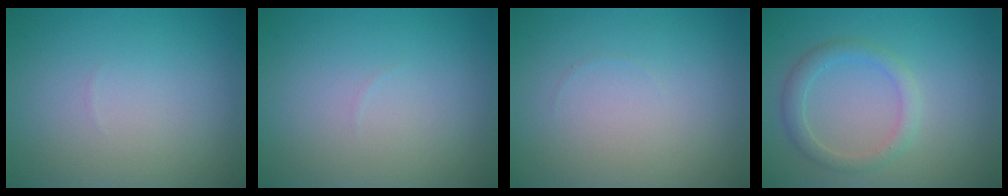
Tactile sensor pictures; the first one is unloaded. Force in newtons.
{"total": 0.0}
{"total": 0.0}
{"total": 2.2, "press": 2.2, "slide": 0.1}